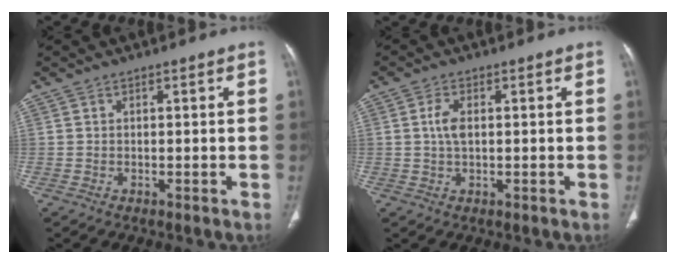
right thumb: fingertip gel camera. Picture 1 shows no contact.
{"total": 3.2, "force": [0.3, 1.7, 2.7], "torque": [-0.057, 0.002, 0.003]}